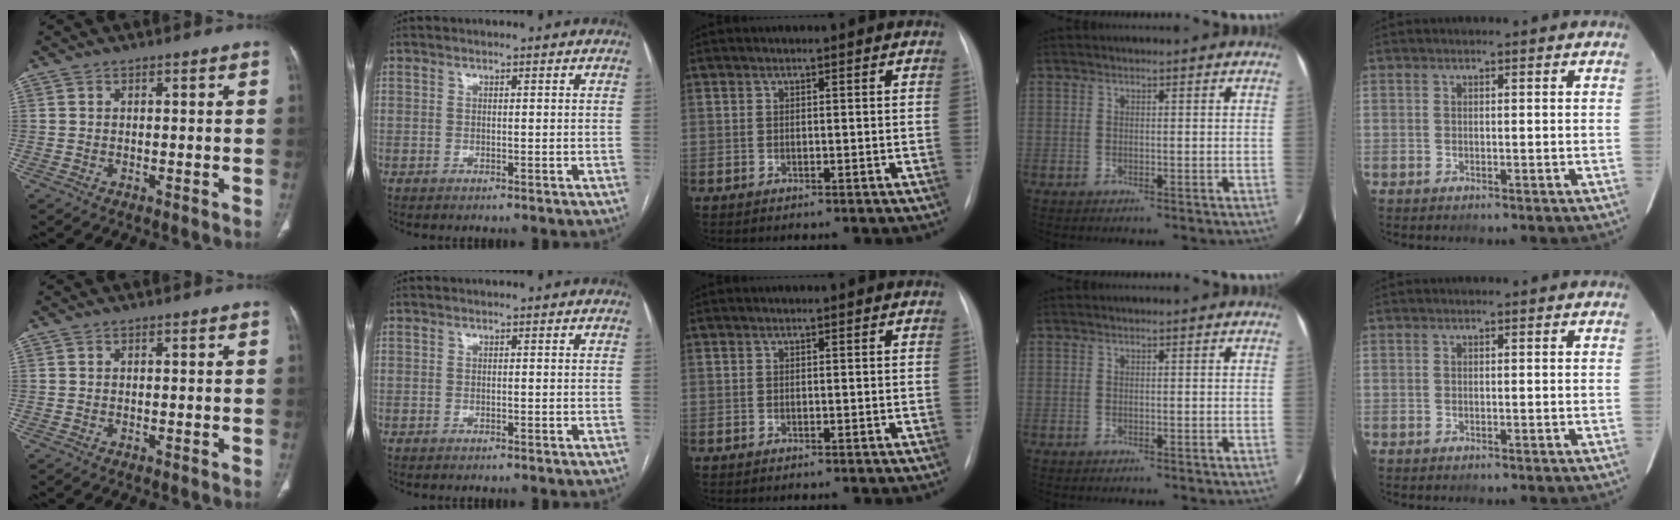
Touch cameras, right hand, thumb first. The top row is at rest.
{}